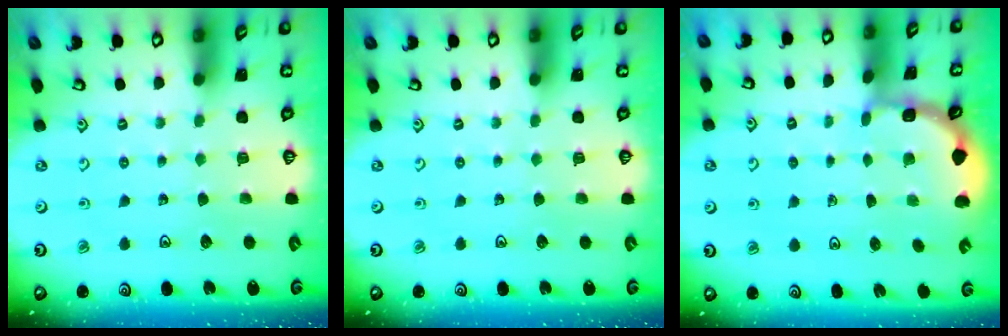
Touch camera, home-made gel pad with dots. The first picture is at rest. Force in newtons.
{"total": 0.0}
{"total": 1.9, "press": 1.9, "slide": 0.2}